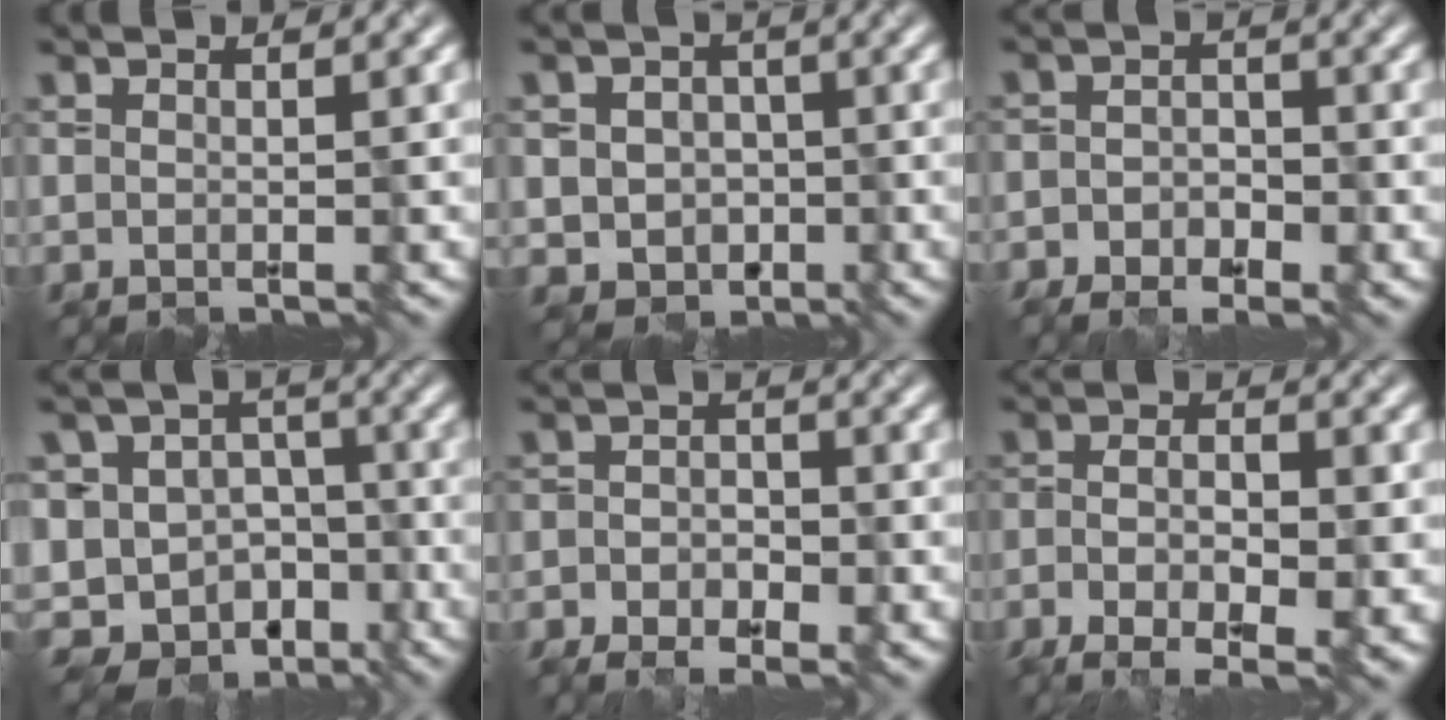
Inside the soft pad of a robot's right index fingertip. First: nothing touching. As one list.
[{"total": 4.2, "force": [-1.3, 3.5, 2.0], "torque": [-0.031, 0.001, -0.011]}, {"total": 3.5, "force": [-2.6, 1.9, 1.5], "torque": [-0.020, 0.003, -0.039]}, {"total": 12.1, "force": [-7.4, 8.6, 4.3], "torque": [-0.060, -0.002, -0.101]}, {"total": 4.4, "force": [-3.0, 2.5, 2.2], "torque": [-0.019, 0.003, -0.044]}, {"total": 6.1, "force": [-2.8, 2.0, 5.0], "torque": [-0.091, -0.001, -0.040]}]